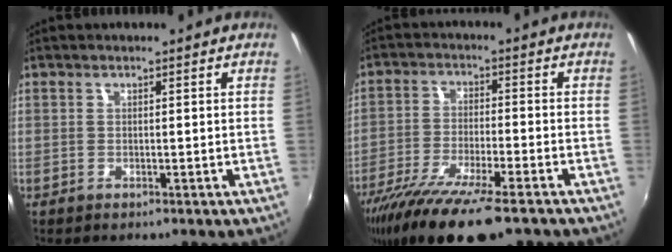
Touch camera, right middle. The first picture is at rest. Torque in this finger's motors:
{"motor_torque": [1.29, -0.85, 0.48, 0.21]}